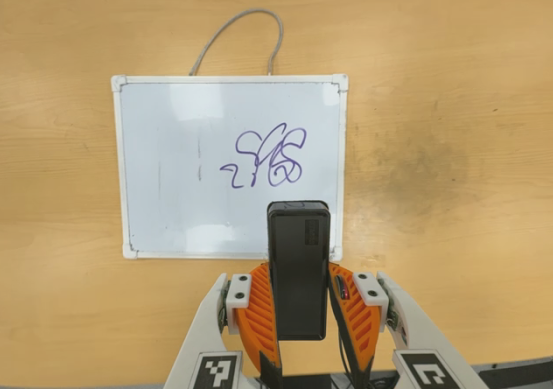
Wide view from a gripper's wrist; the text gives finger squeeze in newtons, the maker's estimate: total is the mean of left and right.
{"total": 4.6, "left": 3.3, "right": 6.0}